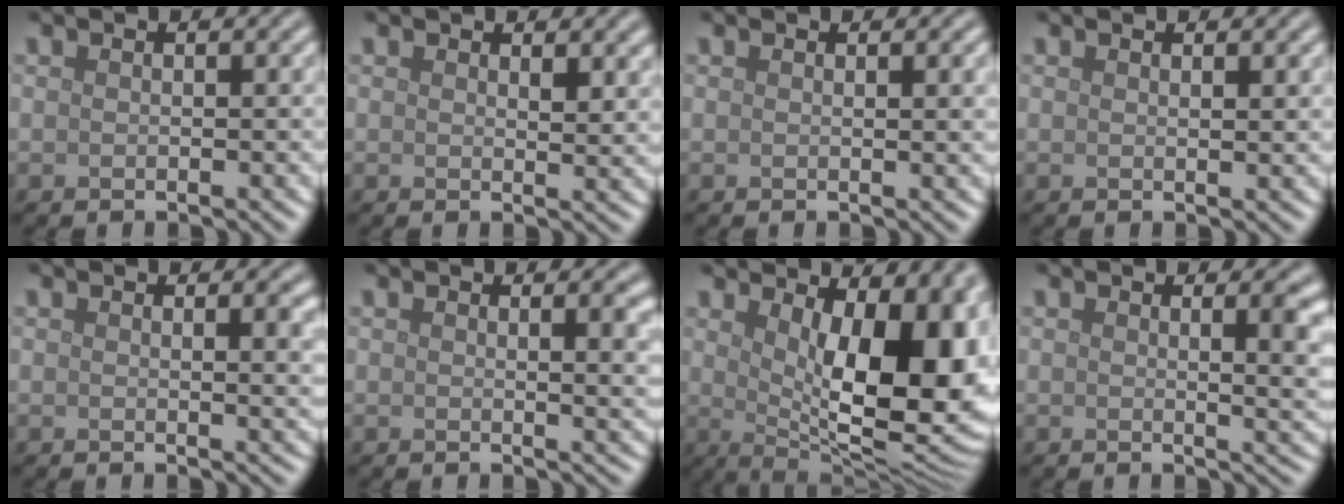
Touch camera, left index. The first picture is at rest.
{"total": 1.3, "force": [0.9, 0.5, 0.8], "torque": [-0.010, -0.004, 0.017]}
{"total": 0.8, "force": [0.4, 0.2, 0.7], "torque": [-0.005, 0.001, 0.004]}
{"total": 0.5, "force": [0.4, 0.1, 0.3], "torque": [-0.004, -0.002, 0.007]}
{"total": 2.5, "force": [1.0, 0.9, 2.1], "torque": [-0.015, 0.001, 0.013]}
{"total": 3.4, "force": [1.3, 1.4, 2.9], "torque": [-0.022, 0.002, 0.018]}
{"total": 12.6, "force": [1.9, 5.4, 11.2], "torque": [-0.117, -0.007, 0.035]}
{"total": 5.0, "force": [1.5, 2.2, 4.2], "torque": [-0.025, 0.002, 0.022]}